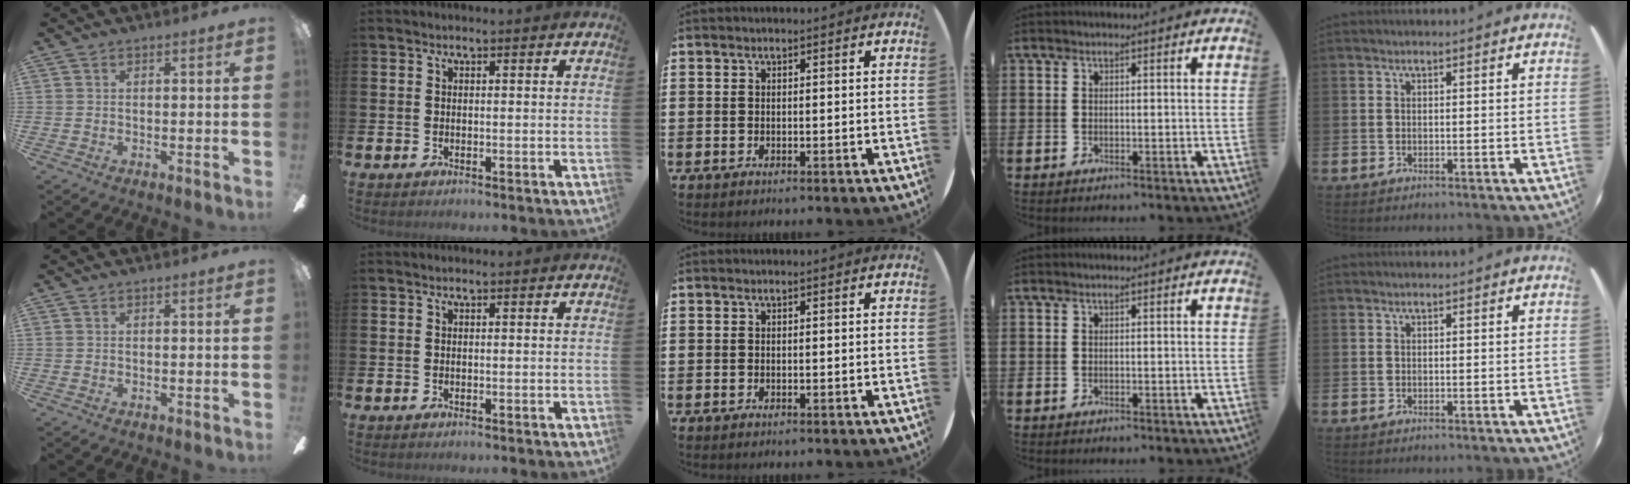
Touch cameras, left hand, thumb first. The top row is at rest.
{}